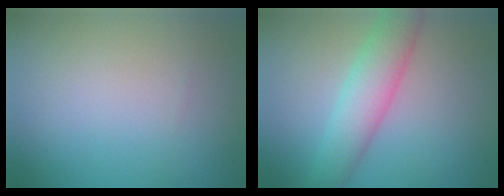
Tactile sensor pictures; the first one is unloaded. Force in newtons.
{"total": 4.9, "press": 4.9, "slide": 0.0}